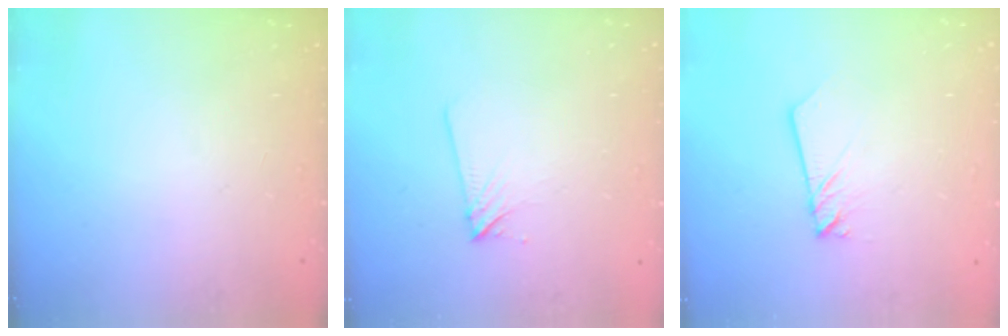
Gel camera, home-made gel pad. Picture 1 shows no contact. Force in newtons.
{"total": 5.0, "press": 5.0, "slide": 0.8}
{"total": 1.9, "press": 1.9, "slide": 0.2}